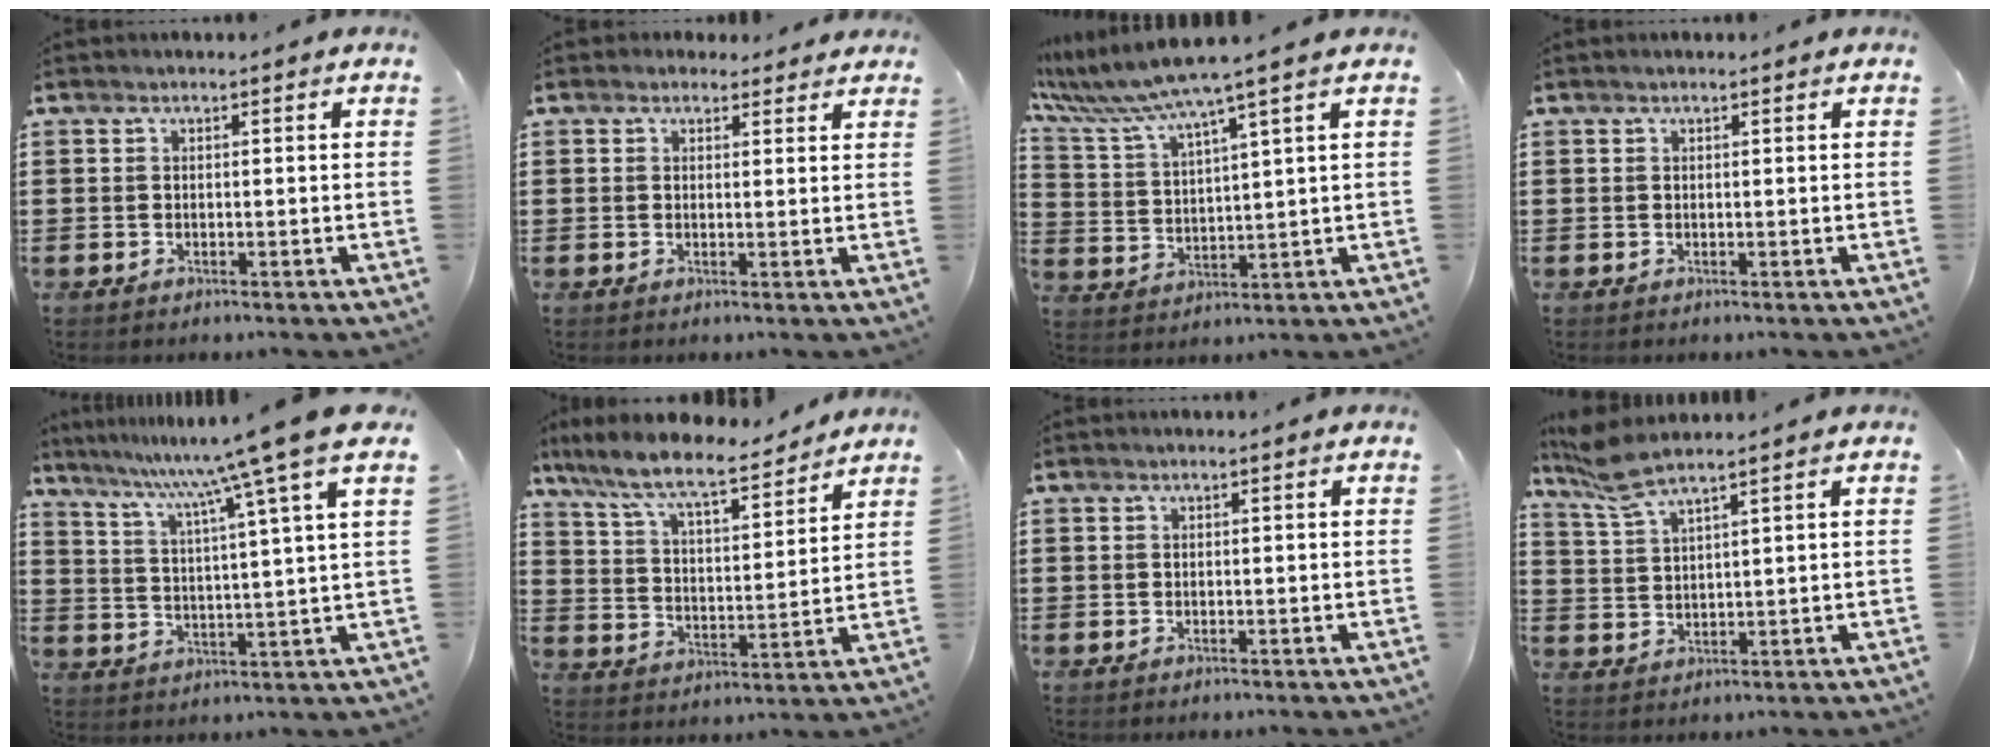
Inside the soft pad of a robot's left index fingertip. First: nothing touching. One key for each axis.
{"total": 1.9, "fx": 1.6, "fy": 1.1, "fz": 0.1, "tx": 0.001, "ty": 0.003, "tz": 0.029}
{"total": 7.2, "fx": 5.9, "fy": -0.6, "fz": 4.2, "tx": -0.104, "ty": -0.033, "tz": 0.099}
{"total": 0.0}
{"total": 10.3, "fx": 8.4, "fy": -2.0, "fz": 5.7, "tx": -0.144, "ty": -0.051, "tz": 0.130}
{"total": 8.8, "fx": 7.9, "fy": 0.8, "fz": 4.0, "tx": -0.109, "ty": -0.043, "tz": 0.132}
{"total": 0.0}
{"total": 5.6, "fx": 4.4, "fy": 0.5, "fz": 3.4, "tx": -0.080, "ty": -0.008, "tz": 0.080}